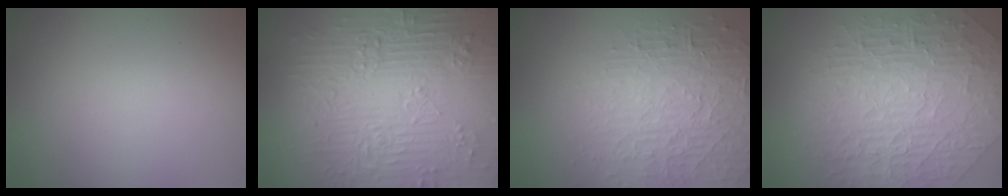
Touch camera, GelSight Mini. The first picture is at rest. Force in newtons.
{"total": 11.4, "press": 7.5, "slide": 8.5}
{"total": 6.4, "press": 5.0, "slide": 4.0}
{"total": 9.9, "press": 6.6, "slide": 7.3}